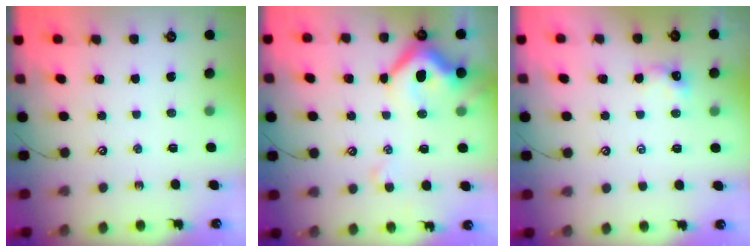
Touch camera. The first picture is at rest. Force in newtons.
{"total": 10.5, "press": 10.3, "slide": 1.7}
{"total": 1.0, "press": 0.9, "slide": 0.4}